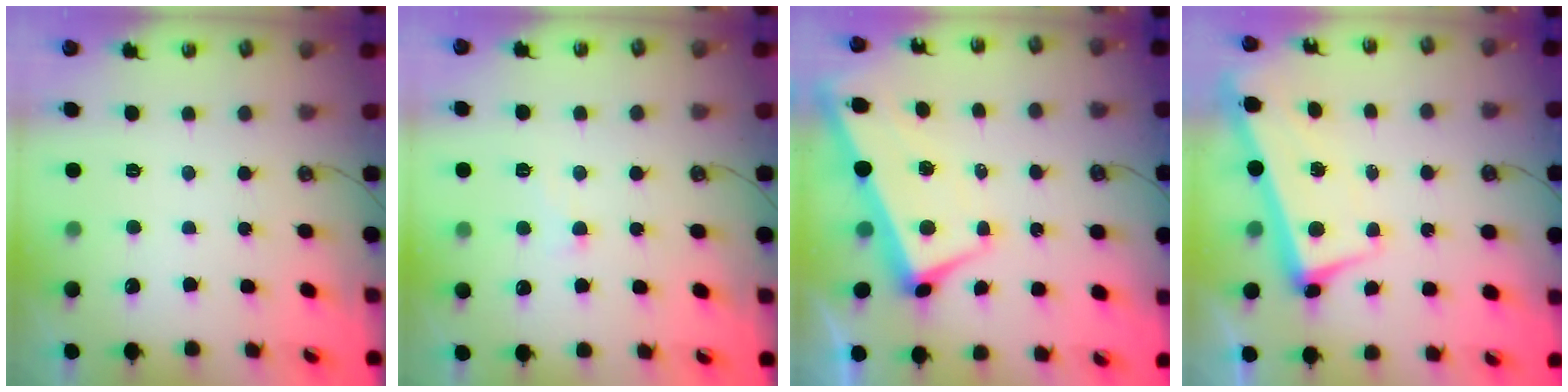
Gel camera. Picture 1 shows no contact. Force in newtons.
{"total": 1.4, "press": 1.3, "slide": 0.6}
{"total": 1.2, "press": 0.3, "slide": 1.1}
{"total": 1.3, "press": 0.2, "slide": 1.3}